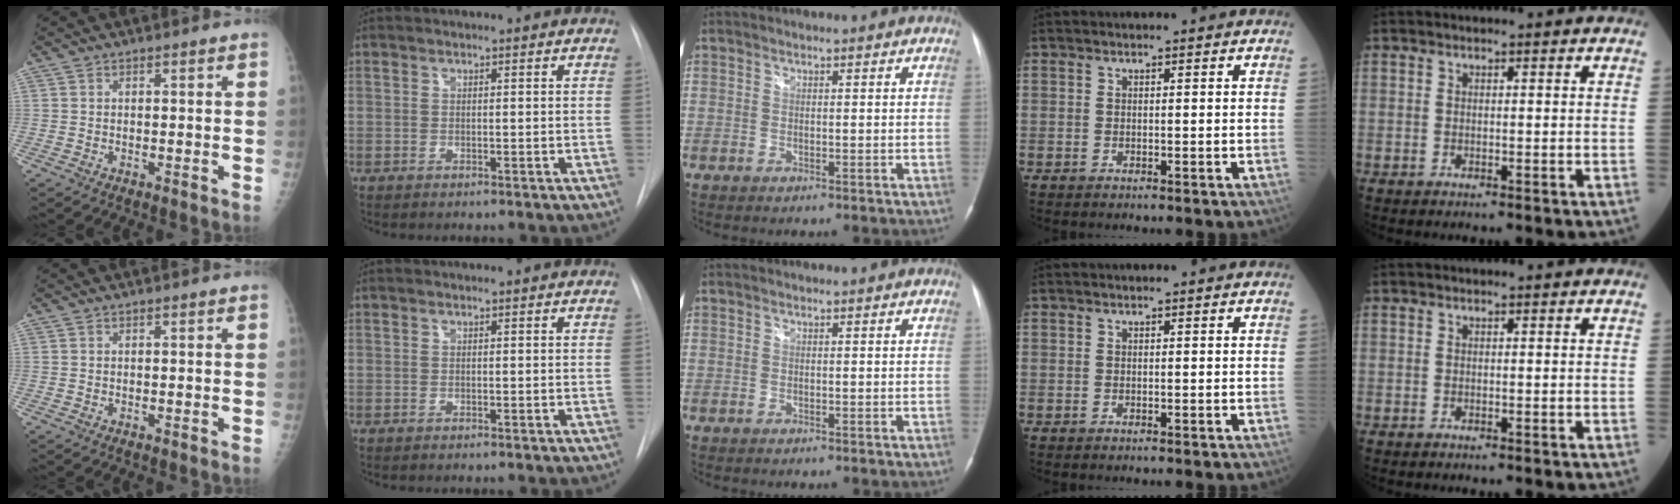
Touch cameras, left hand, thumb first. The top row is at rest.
{}